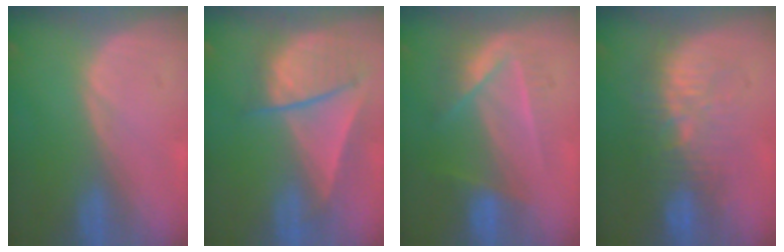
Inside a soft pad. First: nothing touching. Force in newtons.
{"total": 8.6, "press": 7.7, "slide": 3.7}
{"total": 7.3, "press": 6.4, "slide": 3.4}
{"total": 9.6, "press": 9.0, "slide": 3.5}